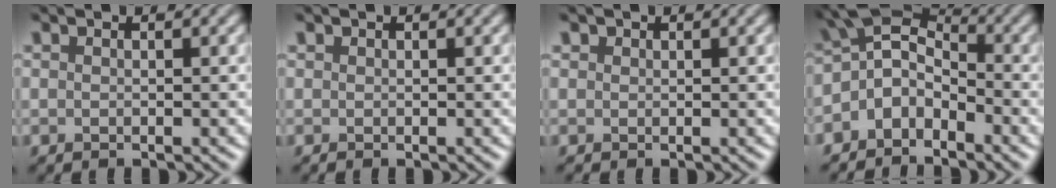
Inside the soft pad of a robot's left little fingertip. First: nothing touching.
{"total": 0.0}
{"total": 0.6, "force": [0.3, 0.5, 0.1], "torque": [0.000, -0.002, 0.006]}
{"total": 4.4, "force": [-1.7, 2.9, 2.7], "torque": [-0.042, 0.008, -0.049]}